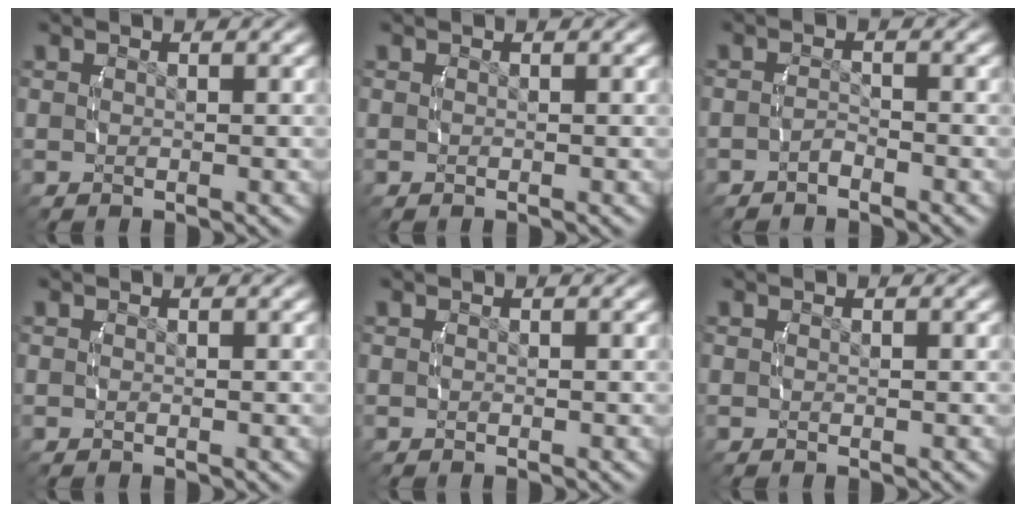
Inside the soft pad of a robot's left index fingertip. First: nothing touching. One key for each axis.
{"total": 0.0}
{"total": 1.4, "fx": -1.3, "fy": 0.4, "fz": 0.3, "tx": -0.009, "ty": -0.005, "tz": -0.023}
{"total": 0.0}
{"total": 0.0}
{"total": 0.0}